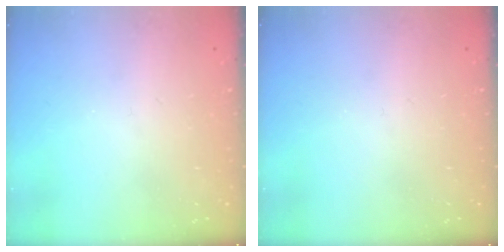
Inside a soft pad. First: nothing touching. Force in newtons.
{"total": 0.0}